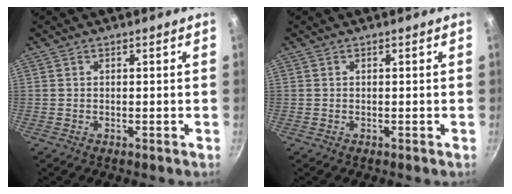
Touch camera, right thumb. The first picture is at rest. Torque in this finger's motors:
{"motor_torque": [0.00, 0.00, 0.03, -0.02, 0.00]}